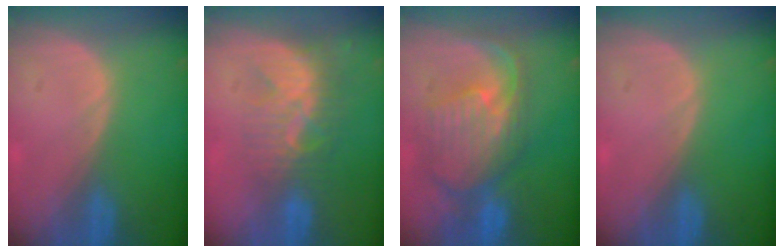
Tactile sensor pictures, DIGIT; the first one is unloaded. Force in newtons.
{"total": 8.9, "press": 7.6, "slide": 4.5}
{"total": 10.9, "press": 9.6, "slide": 5.3}
{"total": 0.0}